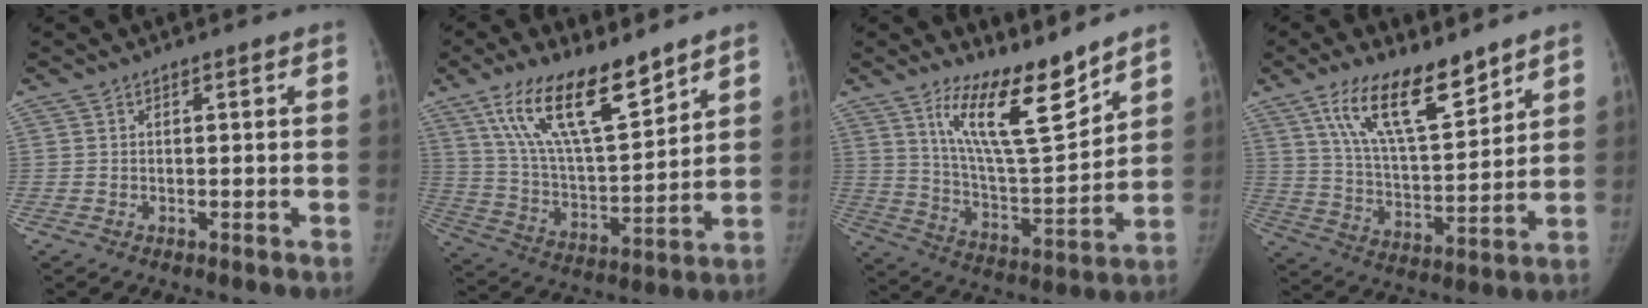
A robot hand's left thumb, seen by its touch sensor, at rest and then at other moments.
{"total": 17.9, "force": [11.6, 5.9, 12.3], "torque": [-0.194, -0.056, 0.225]}
{"total": 15.4, "force": [10.7, 3.7, 10.4], "torque": [-0.148, -0.086, 0.198]}
{"total": 15.5, "force": [10.2, 5.2, 10.4], "torque": [-0.157, -0.056, 0.193]}